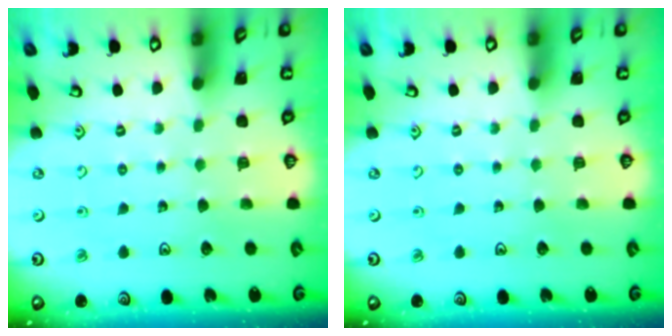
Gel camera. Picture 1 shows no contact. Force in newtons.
{"total": 0.0}